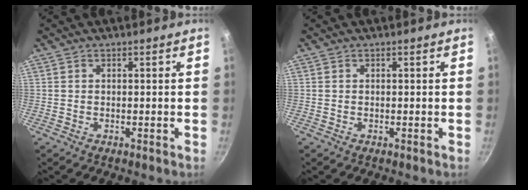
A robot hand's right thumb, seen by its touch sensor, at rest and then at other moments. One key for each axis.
{"total": 0.0}